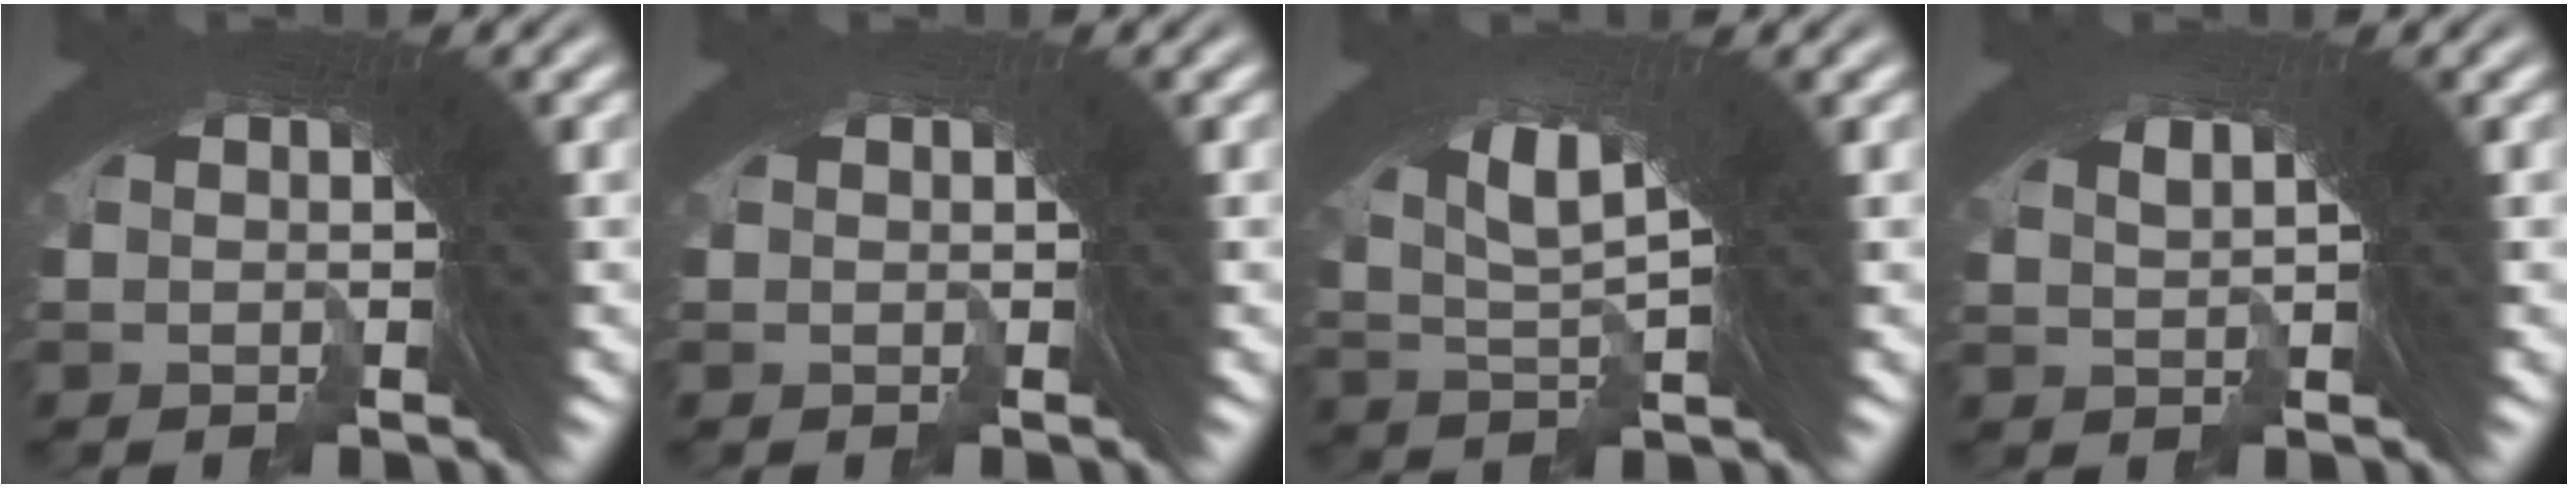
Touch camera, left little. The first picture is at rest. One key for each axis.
{"total": 1.2, "fx": -0.7, "fy": -0.5, "fz": -0.9, "tx": 0.011, "ty": -0.008, "tz": -0.008}
{"total": 8.4, "fx": 0.6, "fy": 5.0, "fz": 6.7, "tx": -0.150, "ty": -0.017, "tz": 0.013}
{"total": 1.6, "fx": -0.1, "fy": 1.1, "fz": 1.2, "tx": -0.044, "ty": -0.008, "tz": 0.000}